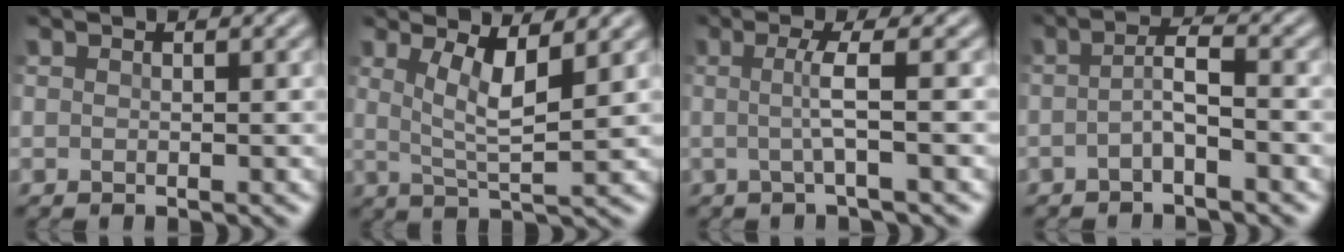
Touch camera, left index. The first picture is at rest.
{"total": 4.3, "force": [1.3, 1.0, 4.0], "torque": [-0.077, -0.010, 0.025]}
{"total": 2.7, "force": [-0.4, 0.4, 2.7], "torque": [-0.055, -0.002, -0.014]}
{"total": 2.3, "force": [-1.1, 0.4, 2.0], "torque": [-0.040, 0.006, -0.029]}